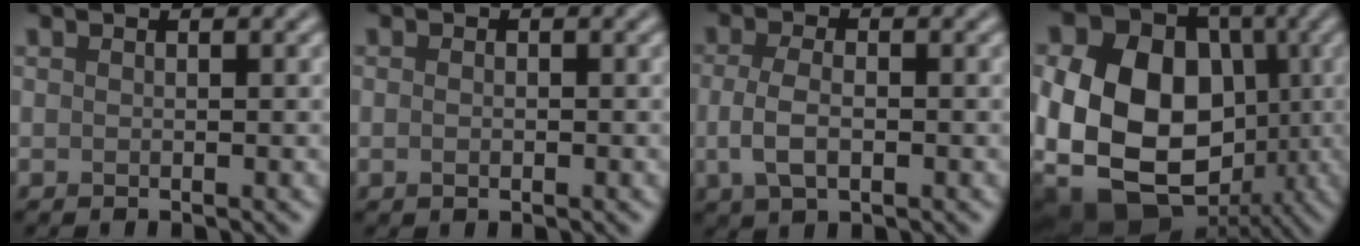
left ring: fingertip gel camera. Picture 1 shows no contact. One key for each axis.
{"total": 0.8, "fx": -0.1, "fy": 0.5, "fz": 0.7, "tx": -0.013, "ty": -0.001, "tz": -0.002}
{"total": 3.5, "fx": -0.5, "fy": 1.8, "fz": 3.0, "tx": -0.065, "ty": -0.003, "tz": -0.010}
{"total": 17.4, "fx": -2.6, "fy": 14.1, "fz": 9.9, "tx": -0.194, "ty": -0.002, "tz": -0.065}